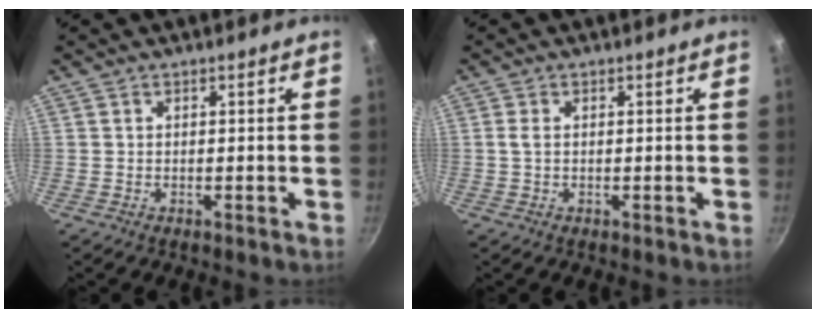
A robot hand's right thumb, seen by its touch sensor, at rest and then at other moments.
{"total": 1.5, "force": [0.2, 0.8, 1.2], "torque": [-0.026, 0.001, 0.002]}